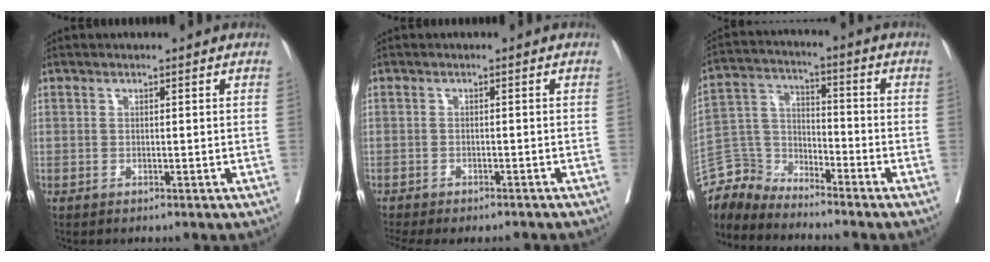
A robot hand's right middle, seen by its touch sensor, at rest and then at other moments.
{"total": 7.5, "force": [-6.7, 1.8, 3.0], "torque": [-0.045, -0.002, -0.090]}
{"total": 7.3, "force": [-7.2, 1.1, -0.8], "torque": [0.014, 0.022, -0.146]}